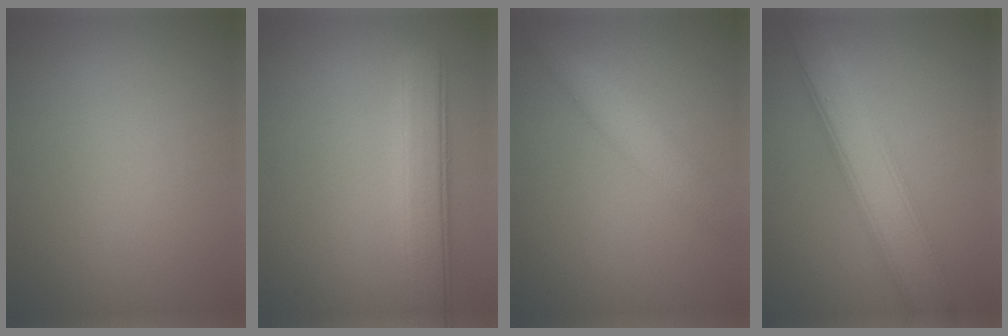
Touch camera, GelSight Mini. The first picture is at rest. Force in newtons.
{"total": 4.8, "press": 4.8, "slide": 0.6}
{"total": 3.0, "press": 3.0, "slide": 0.1}
{"total": 5.8, "press": 5.8, "slide": 0.2}